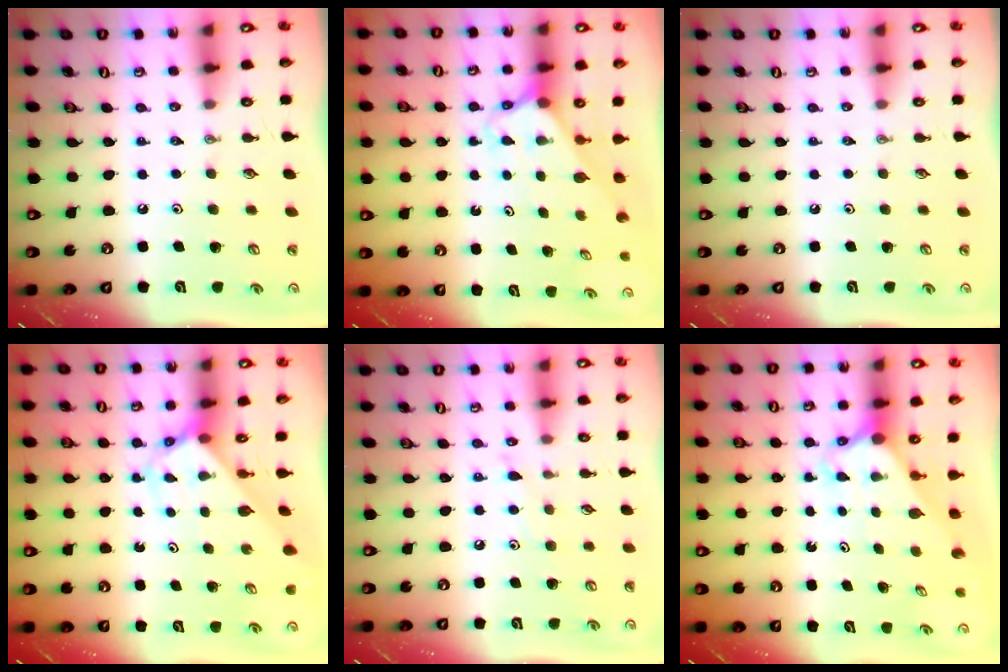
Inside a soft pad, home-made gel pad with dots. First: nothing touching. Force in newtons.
{"total": 2.6, "press": 2.6, "slide": 0.2}
{"total": 0.0}
{"total": 2.7, "press": 2.7, "slide": 0.1}
{"total": 6.3, "press": 6.2, "slide": 0.7}
{"total": 2.6, "press": 2.6, "slide": 0.1}